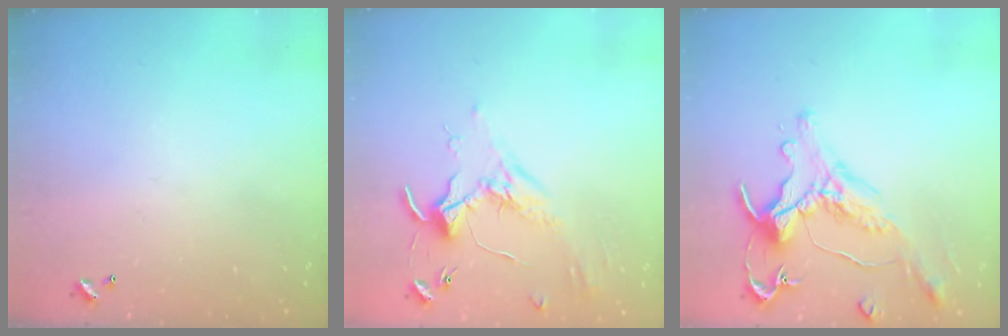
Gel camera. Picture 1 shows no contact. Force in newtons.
{"total": 1.8, "press": 1.8, "slide": 0.4}
{"total": 0.7, "press": 0.1, "slide": 0.7}